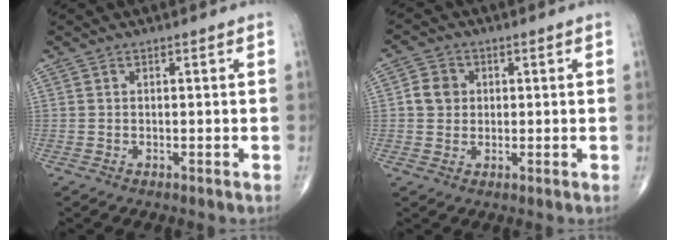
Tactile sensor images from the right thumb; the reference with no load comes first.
{"total": 4.6, "force": [0.6, 4.1, 1.9], "torque": [-0.018, 0.005, 0.005]}